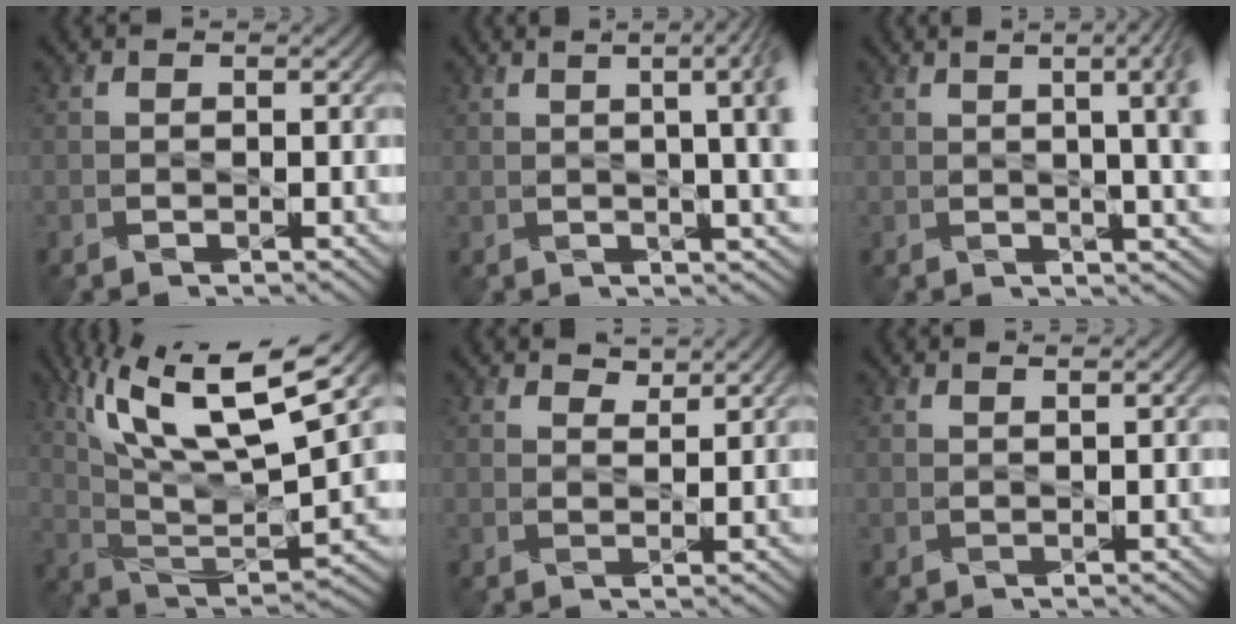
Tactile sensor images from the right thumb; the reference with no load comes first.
{"total": 8.6, "force": [1.8, 2.6, 8.1], "torque": [-0.074, 0.033, 0.010]}
{"total": 9.5, "force": [2.1, 2.9, 8.8], "torque": [-0.078, 0.035, 0.015]}
{"total": 16.9, "force": [8.6, 5.2, 13.6], "torque": [-0.273, 0.000, 0.156]}
{"total": 2.0, "force": [1.9, 0.5, 0.6], "torque": [-0.013, -0.003, 0.040]}
{"total": 0.8, "force": [0.7, 0.0, 0.4], "torque": [-0.011, 0.000, 0.010]}